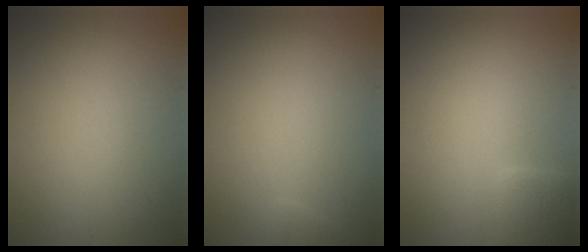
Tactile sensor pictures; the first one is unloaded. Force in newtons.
{"total": 0.9, "press": 0.9, "slide": 0.1}
{"total": 2.4, "press": 2.4, "slide": 0.3}